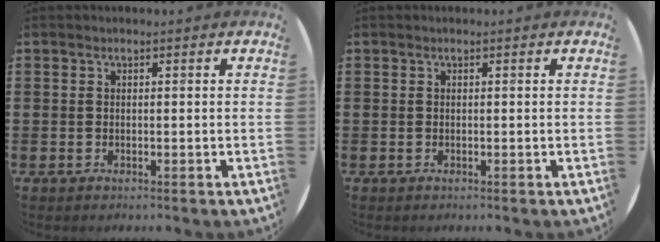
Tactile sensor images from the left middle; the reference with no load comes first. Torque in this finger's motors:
{"motor_torque": [-0.01, -0.01, 0.00, 0.00]}